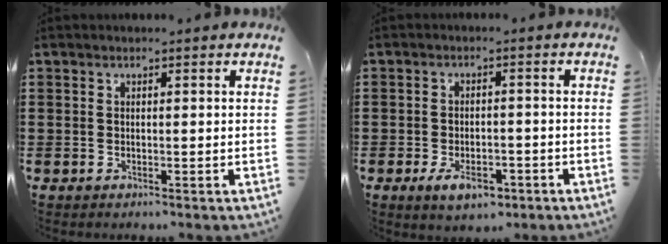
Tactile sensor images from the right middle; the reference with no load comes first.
{"total": 4.3, "force": [-2.8, 2.1, 2.5], "torque": [-0.053, 0.000, -0.054]}